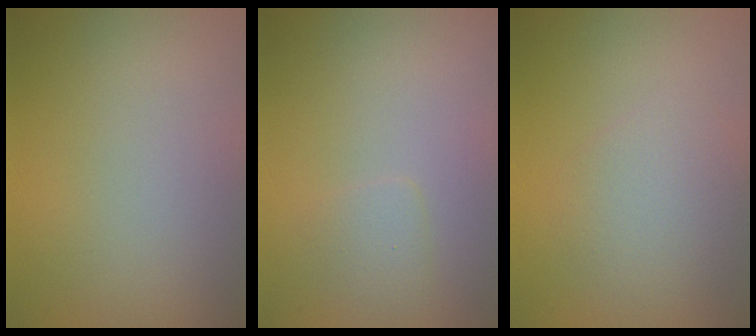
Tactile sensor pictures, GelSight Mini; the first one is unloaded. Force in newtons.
{"total": 1.1, "press": 1.1, "slide": 0.1}
{"total": 3.0, "press": 3.0, "slide": 0.0}